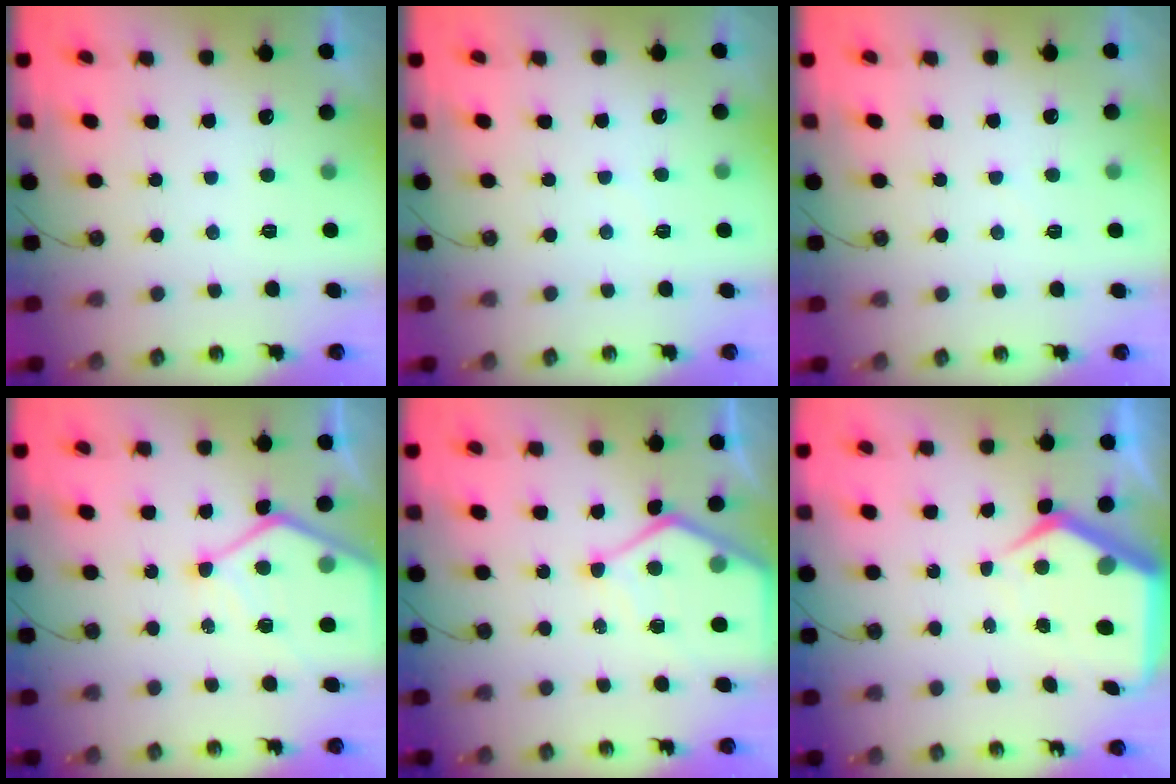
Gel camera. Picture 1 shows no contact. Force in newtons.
{"total": 4.9, "press": 4.9, "slide": 0.6}
{"total": 3.1, "press": 3.1, "slide": 0.4}
{"total": 12.2, "press": 12.2, "slide": 1.2}
{"total": 11.0, "press": 11.0, "slide": 1.0}
{"total": 9.4, "press": 9.4, "slide": 0.9}